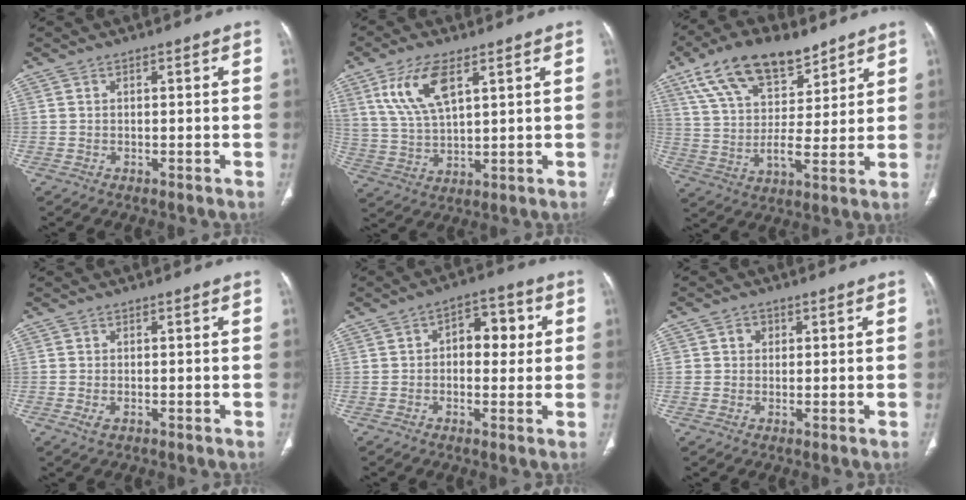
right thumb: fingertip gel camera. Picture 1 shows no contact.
{"total": 10.9, "force": [5.2, 4.7, 8.4], "torque": [-0.169, -0.016, 0.112]}
{"total": 17.3, "force": [10.9, 8.1, 10.8], "torque": [-0.161, -0.032, 0.199]}
{"total": 1.7, "force": [-0.6, 0.9, 1.3], "torque": [-0.030, -0.002, -0.009]}
{"total": 8.1, "force": [1.2, 5.0, 6.2], "torque": [-0.048, 0.017, 0.012]}
{"total": 2.6, "force": [0.7, 2.4, 0.7], "torque": [0.006, 0.000, 0.009]}